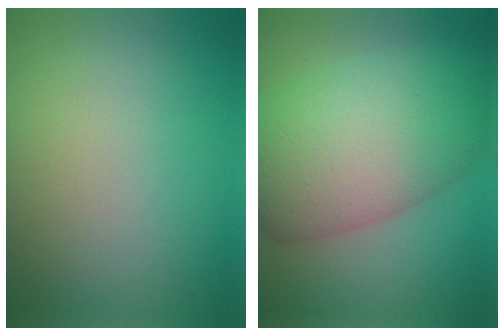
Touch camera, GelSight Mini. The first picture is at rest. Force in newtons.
{"total": 10.6, "press": 10.6, "slide": 0.4}